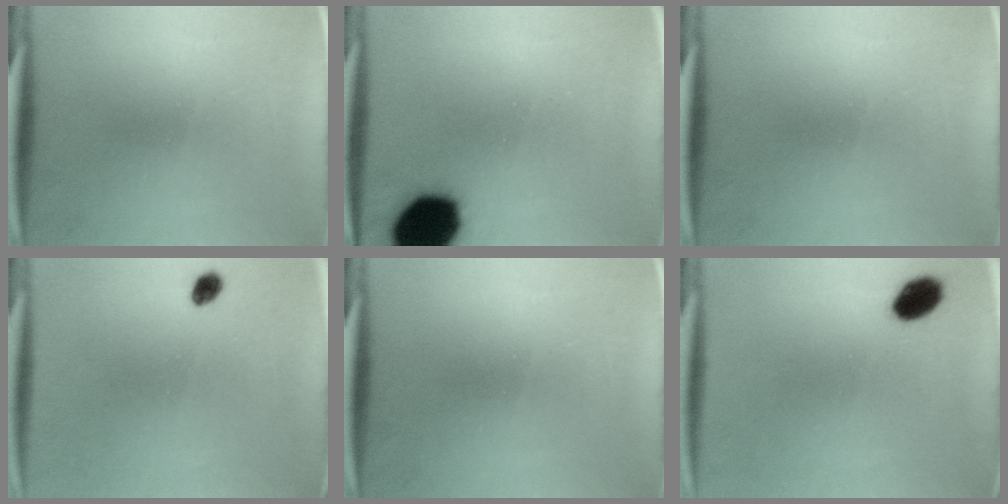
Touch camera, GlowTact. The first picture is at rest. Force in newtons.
{"total": 16.5}
{"total": 0.0}
{"total": 2.0}
{"total": 0.0}
{"total": 5.5}